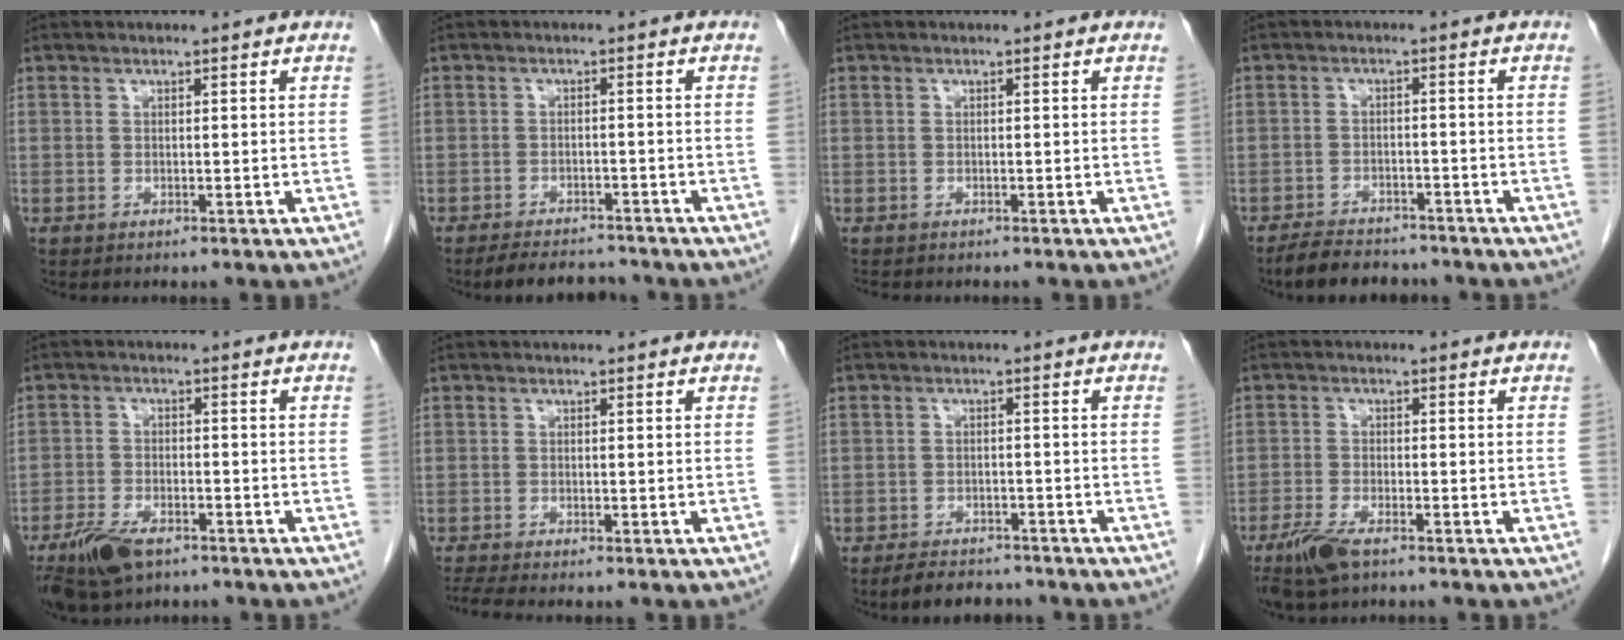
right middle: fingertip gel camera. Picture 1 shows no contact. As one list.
[{"total": 6.2, "force": [-5.7, 1.6, 1.7], "torque": [-0.025, -0.007, -0.085]}, {"total": 1.5, "force": [-1.3, 0.5, 0.5], "torque": [-0.015, -0.004, -0.018]}, {"total": 6.9, "force": [-6.1, 2.4, 2.2], "torque": [-0.039, -0.009, -0.094]}, {"total": 8.0, "force": [-5.4, 3.4, 4.8], "torque": [-0.091, -0.009, -0.095]}, {"total": 2.3, "force": [-2.0, -0.7, 0.7], "torque": [-0.026, -0.013, -0.043]}, {"total": 5.7, "force": [-4.9, 2.3, 1.8], "torque": [-0.029, -0.003, -0.072]}, {"total": 5.4, "force": [-3.8, 1.4, 3.6], "torque": [-0.079, -0.011, -0.070]}]